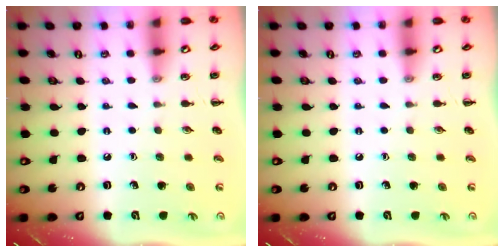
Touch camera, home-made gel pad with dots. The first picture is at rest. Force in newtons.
{"total": 0.0}